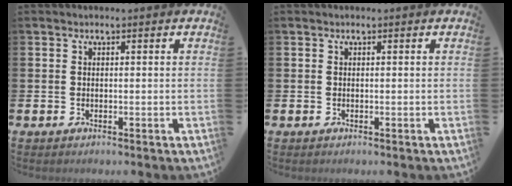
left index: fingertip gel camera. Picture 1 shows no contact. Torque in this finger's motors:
{"motor_torque": [-0.06, 0.02, 0.00, 0.00]}